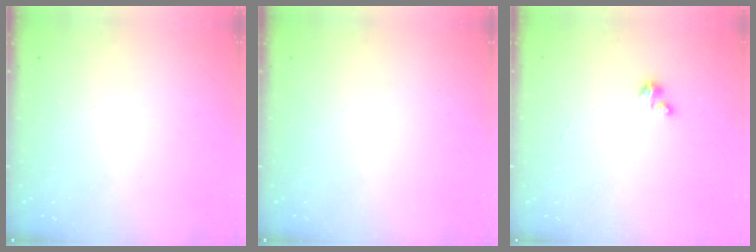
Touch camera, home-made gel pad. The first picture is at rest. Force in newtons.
{"total": 0.0}
{"total": 0.9, "press": 0.9, "slide": 0.2}